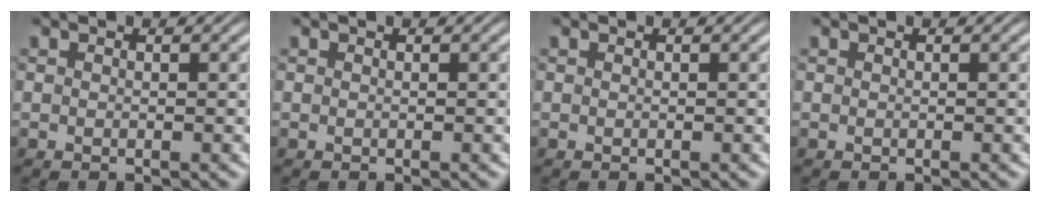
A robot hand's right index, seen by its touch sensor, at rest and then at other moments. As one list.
[{"total": 0.0}, {"total": 0.0}, {"total": 0.0}]